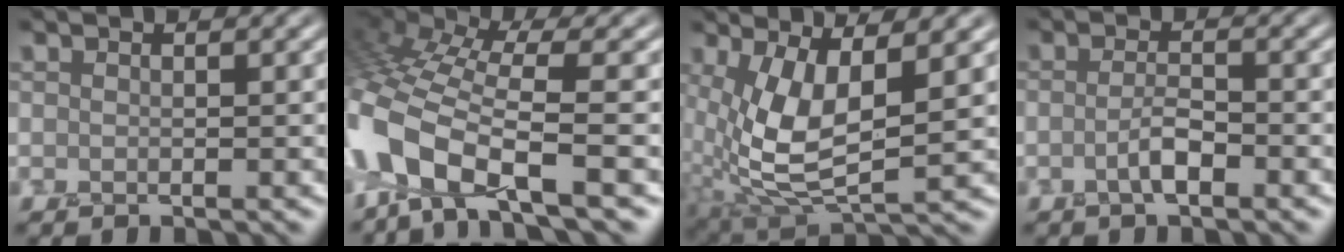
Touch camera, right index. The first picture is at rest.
{"total": 9.1, "force": [-3.9, 3.3, 7.5], "torque": [-0.160, 0.006, -0.092]}
{"total": 8.7, "force": [1.3, 3.5, 7.8], "torque": [-0.177, -0.014, 0.027]}
{"total": 2.0, "force": [-0.9, 0.5, 1.7], "torque": [-0.034, 0.002, -0.021]}